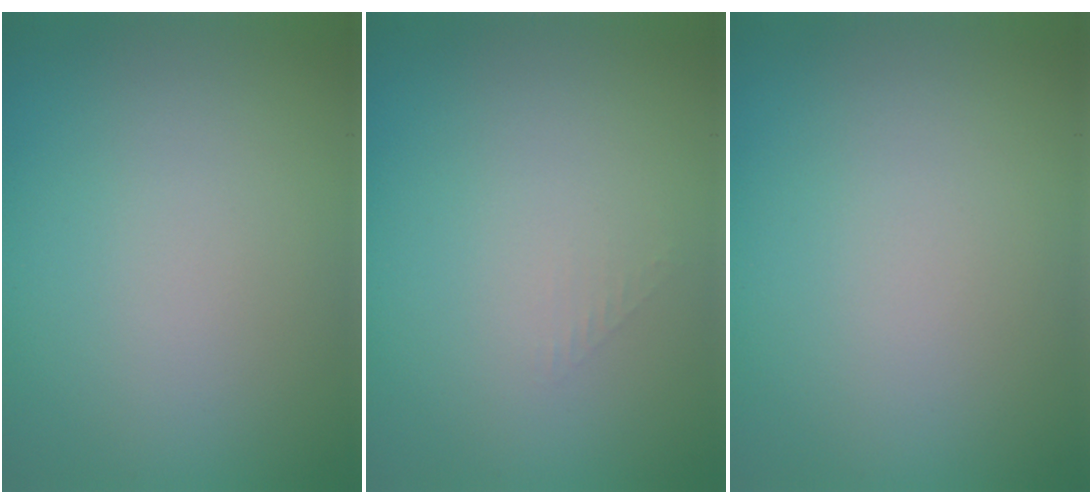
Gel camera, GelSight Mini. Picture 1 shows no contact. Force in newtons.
{"total": 0.6, "press": 0.6, "slide": 0.0}
{"total": 0.0}